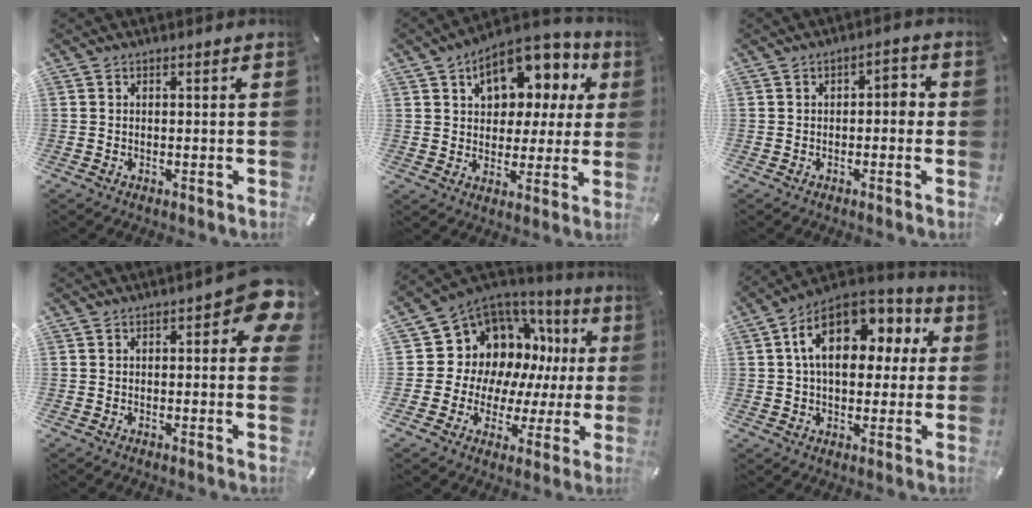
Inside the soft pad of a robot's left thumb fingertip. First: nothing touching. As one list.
[{"total": 12.5, "force": [6.2, 8.7, 6.5], "torque": [-0.095, -0.039, 0.111]}, {"total": 3.2, "force": [-0.7, 1.8, 2.5], "torque": [-0.039, 0.012, -0.020]}, {"total": 7.9, "force": [2.7, 3.2, 6.7], "torque": [-0.079, -0.011, 0.041]}, {"total": 12.6, "force": [5.2, 10.4, 4.8], "torque": [-0.079, -0.073, 0.109]}, {"total": 16.3, "force": [5.5, 10.5, 11.1], "torque": [-0.196, -0.019, 0.097]}]